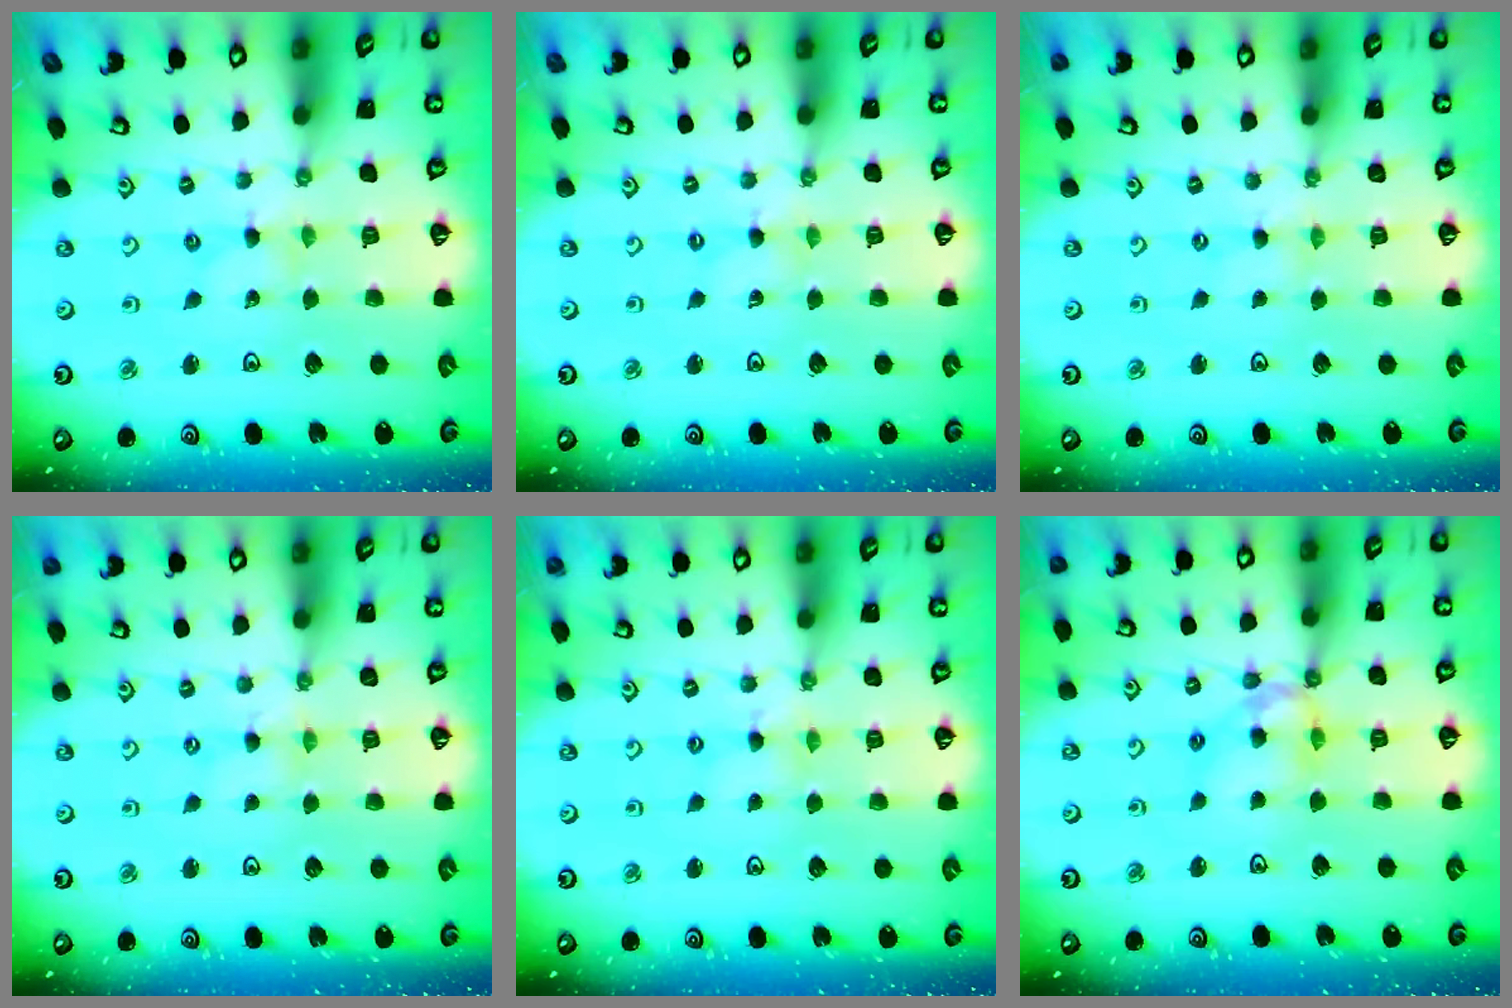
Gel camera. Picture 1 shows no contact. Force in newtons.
{"total": 0.0}
{"total": 0.0}
{"total": 0.0}
{"total": 2.2, "press": 2.2, "slide": 0.3}
{"total": 12.4, "press": 12.4, "slide": 1.1}